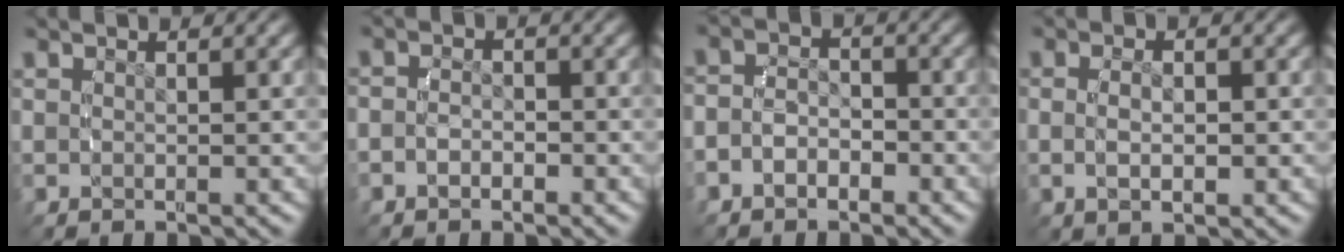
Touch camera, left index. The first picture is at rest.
{"total": 2.4, "force": [-1.1, 1.9, 0.9], "torque": [-0.031, 0.000, -0.024]}
{"total": 4.1, "force": [-1.7, 3.4, 1.7], "torque": [-0.046, 0.001, -0.036]}
{"total": 2.9, "force": [-0.2, 1.4, 2.5], "torque": [-0.048, 0.003, -0.004]}